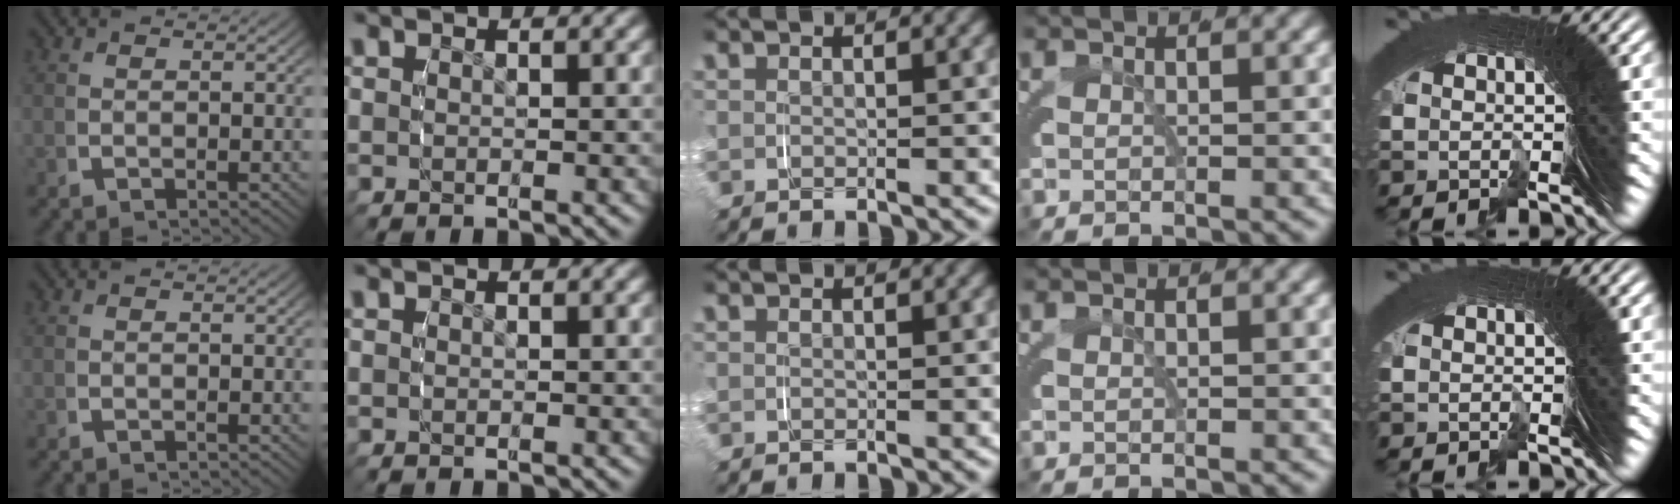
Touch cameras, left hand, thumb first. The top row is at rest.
{}